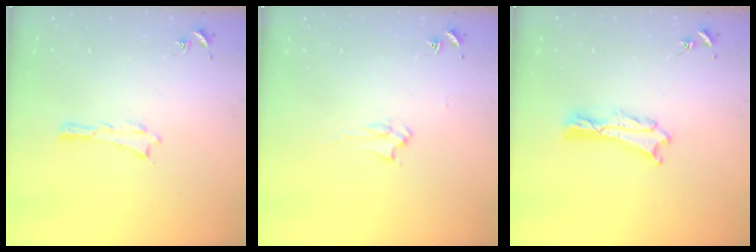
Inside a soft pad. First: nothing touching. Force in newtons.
{"total": 2.8, "press": 2.8, "slide": 0.4}
{"total": 1.2, "press": 1.2, "slide": 0.2}